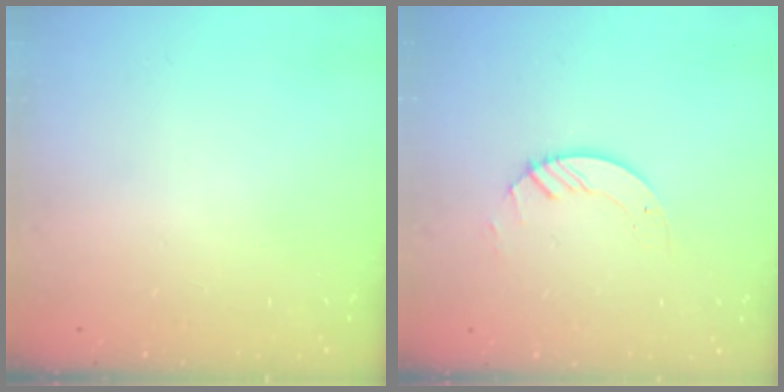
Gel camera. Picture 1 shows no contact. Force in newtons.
{"total": 2.8, "press": 2.8, "slide": 0.3}